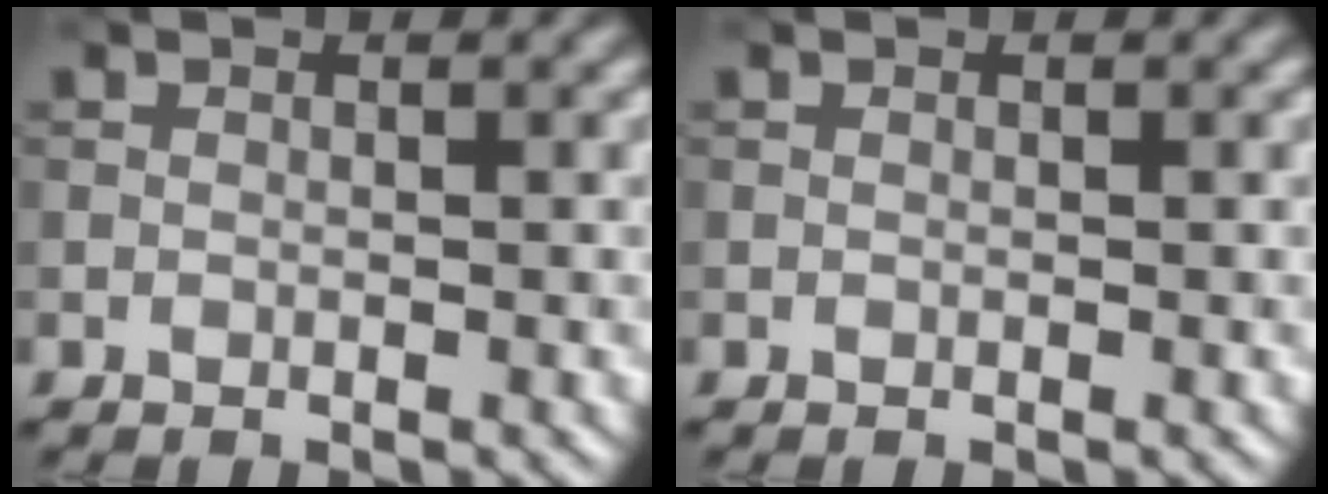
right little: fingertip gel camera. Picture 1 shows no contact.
{"total": 0.0}